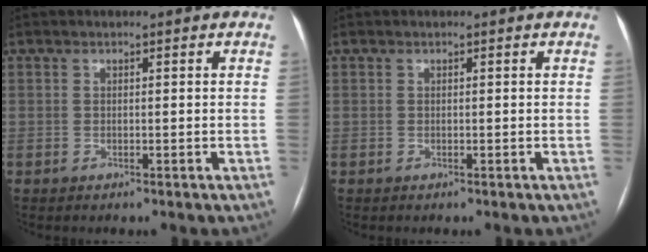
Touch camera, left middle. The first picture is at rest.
{"total": 0.0}